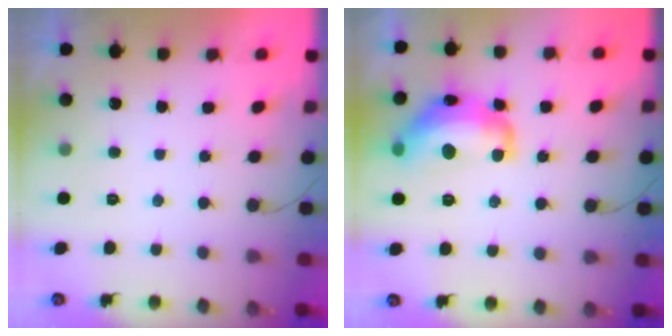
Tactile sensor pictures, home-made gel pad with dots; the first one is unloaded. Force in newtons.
{"total": 15.3, "press": 15.2, "slide": 0.9}